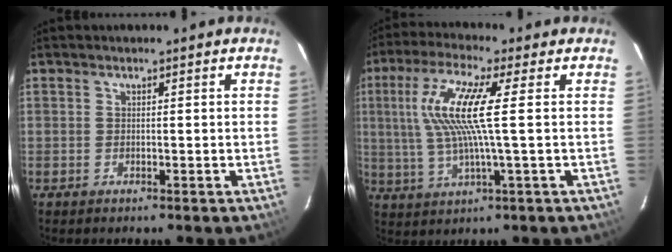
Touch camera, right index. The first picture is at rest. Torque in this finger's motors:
{"motor_torque": [1.33, -0.07, 0.75, 0.21]}